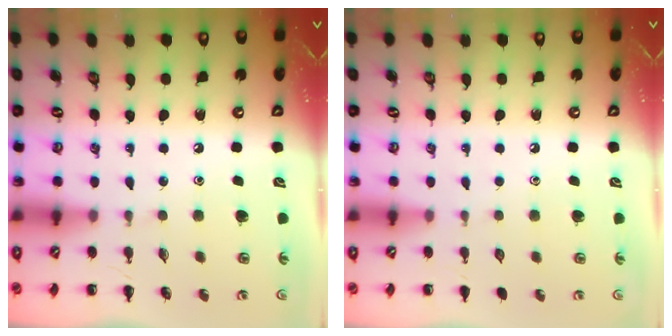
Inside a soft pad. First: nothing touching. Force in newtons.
{"total": 0.0}